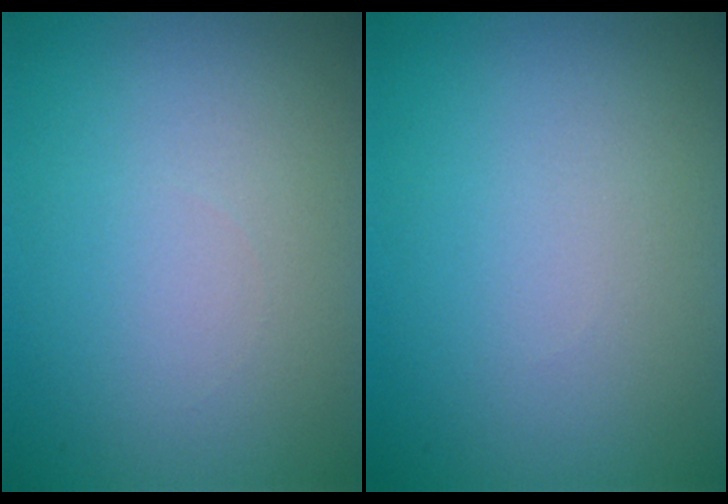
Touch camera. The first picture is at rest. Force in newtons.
{"total": 0.0}